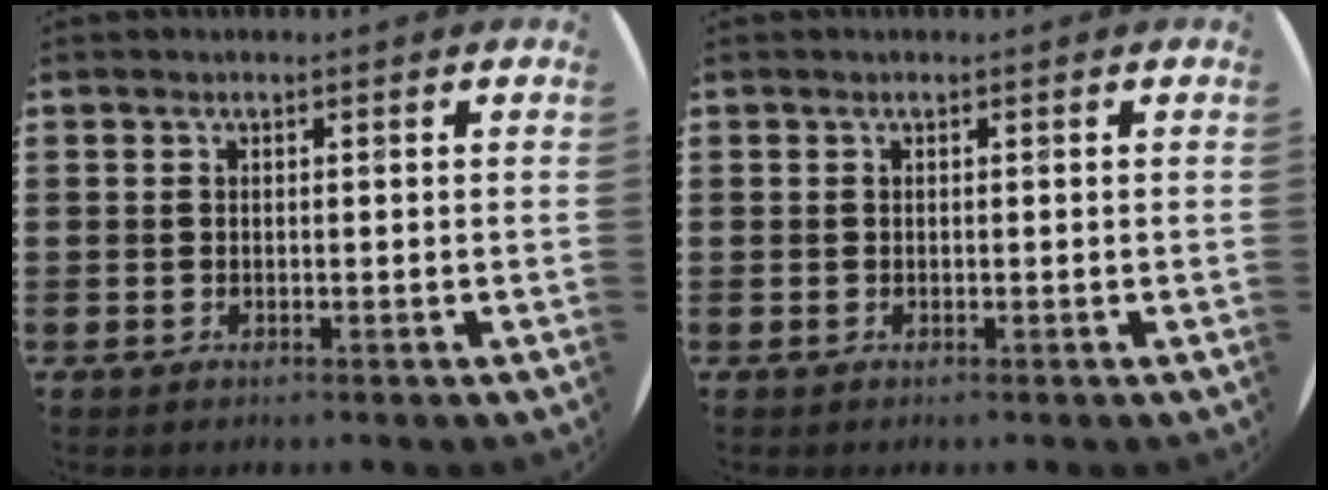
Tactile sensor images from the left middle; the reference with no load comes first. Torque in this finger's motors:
{"motor_torque": [-0.03, 0.02, 0.00, 0.00]}